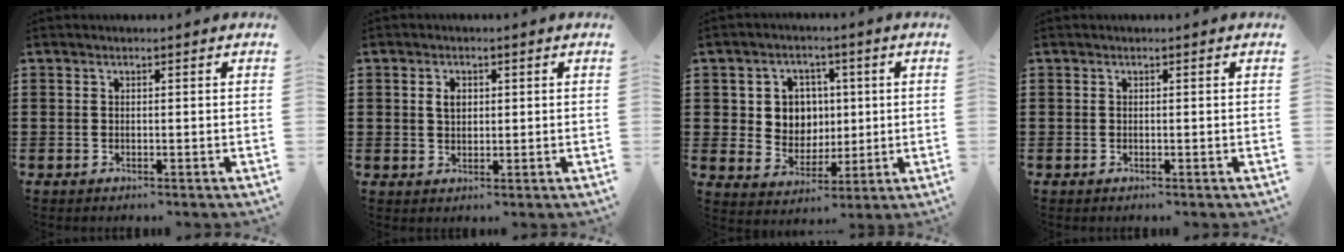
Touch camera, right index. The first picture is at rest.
{"total": 2.2, "force": [0.6, 1.5, 1.6], "torque": [-0.035, 0.007, 0.010]}
{"total": 6.0, "force": [1.4, 5.6, 1.8], "torque": [-0.056, 0.014, 0.023]}
{"total": 0.0}